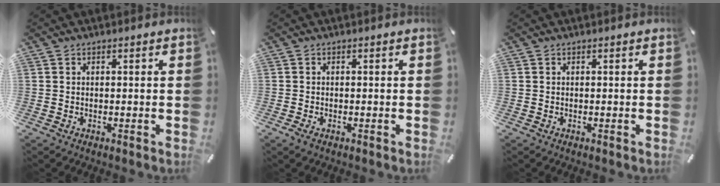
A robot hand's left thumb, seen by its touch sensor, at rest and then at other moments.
{"total": 1.0, "force": [-0.4, 0.4, 0.9], "torque": [-0.017, -0.001, -0.007]}
{"total": 0.0}